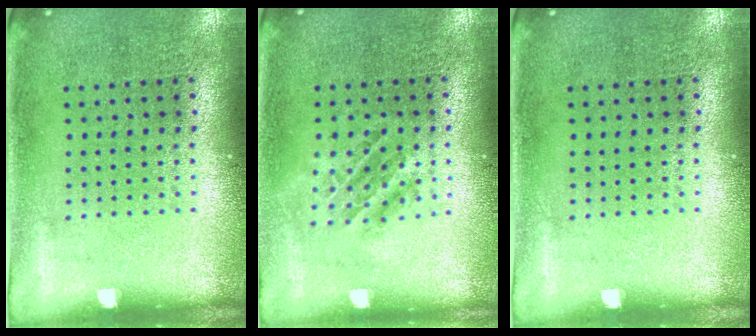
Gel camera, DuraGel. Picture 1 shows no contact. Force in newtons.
{"total": 1.2, "press": 1.1, "slide": 0.6}
{"total": 0.0}